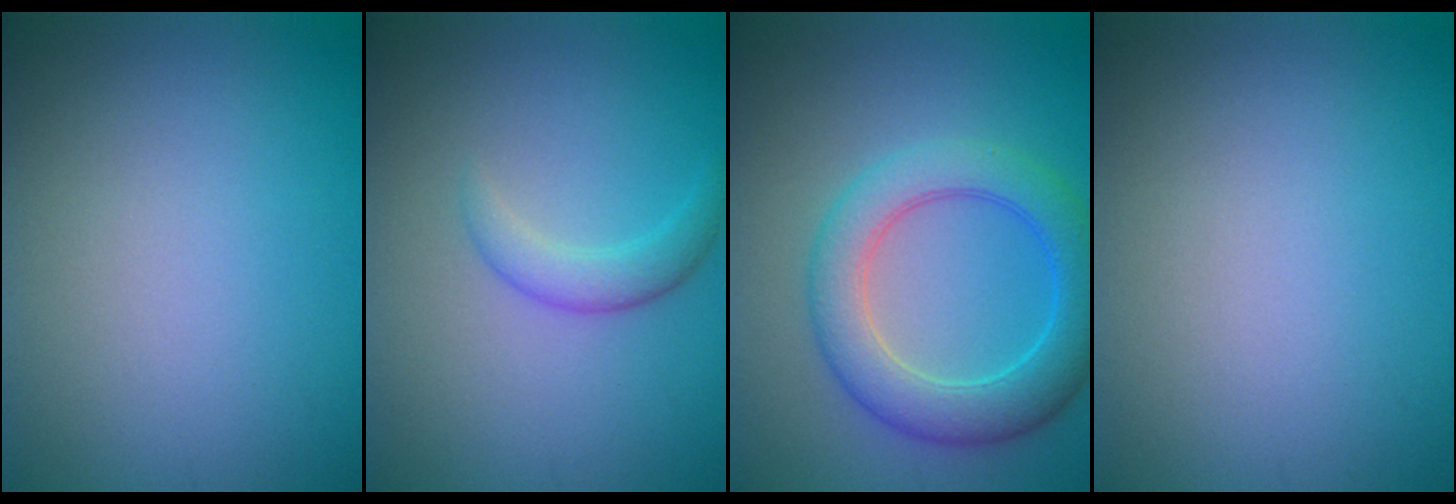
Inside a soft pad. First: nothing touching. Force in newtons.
{"total": 2.1, "press": 2.1, "slide": 0.1}
{"total": 5.7, "press": 5.7, "slide": 0.1}
{"total": 0.0}